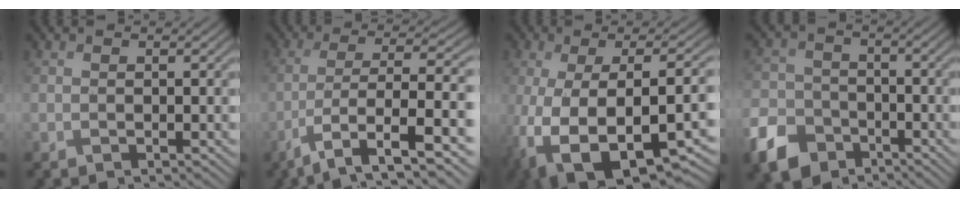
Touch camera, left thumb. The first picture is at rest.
{"total": 9.5, "force": [-2.5, 3.7, 8.4], "torque": [-0.160, -0.008, -0.045]}
{"total": 15.7, "force": [-6.1, 7.2, 12.5], "torque": [-0.258, -0.045, -0.071]}
{"total": 8.1, "force": [-4.9, 5.6, 3.0], "torque": [-0.082, -0.017, -0.112]}